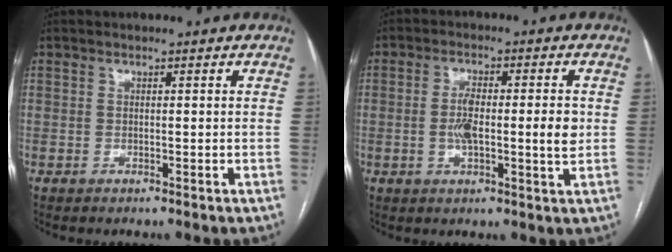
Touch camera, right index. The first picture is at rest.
{"total": 7.4, "force": [-0.2, 1.5, 7.3], "torque": [-0.127, 0.003, -0.007]}